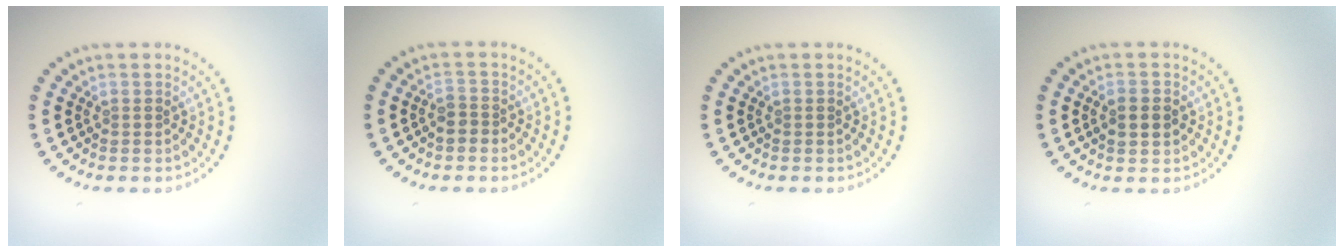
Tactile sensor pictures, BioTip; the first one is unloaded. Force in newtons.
{"total": 1.3, "press": 1.1, "slide": 0.7}
{"total": 0.0}
{"total": 2.7, "press": 2.7, "slide": 0.1}